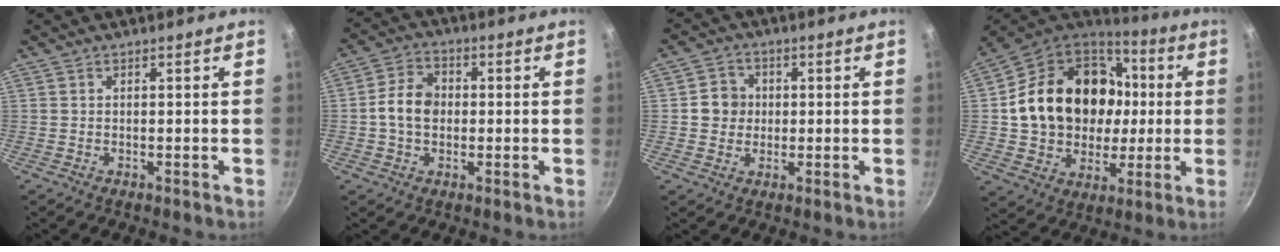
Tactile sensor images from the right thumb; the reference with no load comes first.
{"total": 7.5, "force": [-0.2, 5.7, 4.9], "torque": [-0.071, 0.020, -0.015]}
{"total": 5.3, "force": [0.3, 5.0, 1.8], "torque": [0.003, 0.006, -0.004]}
{"total": 25.6, "force": [2.4, 20.4, 15.2], "torque": [-0.249, 0.039, 0.055]}